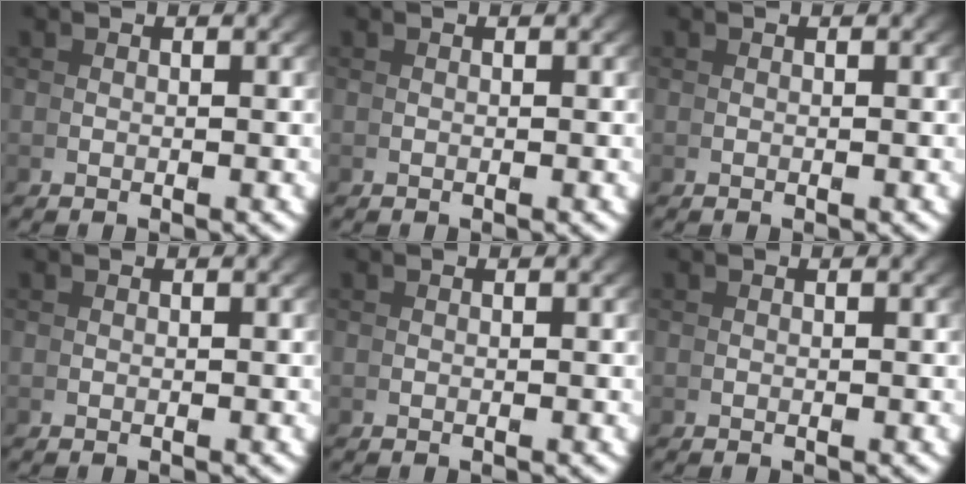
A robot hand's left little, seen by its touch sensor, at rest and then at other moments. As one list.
[{"total": 0.0}, {"total": 0.0}, {"total": 0.0}, {"total": 0.0}, {"total": 0.0}]